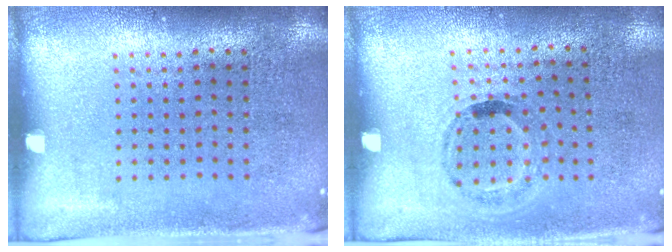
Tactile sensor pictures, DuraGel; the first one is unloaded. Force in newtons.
{"total": 1.1, "press": 0.7, "slide": 0.8}